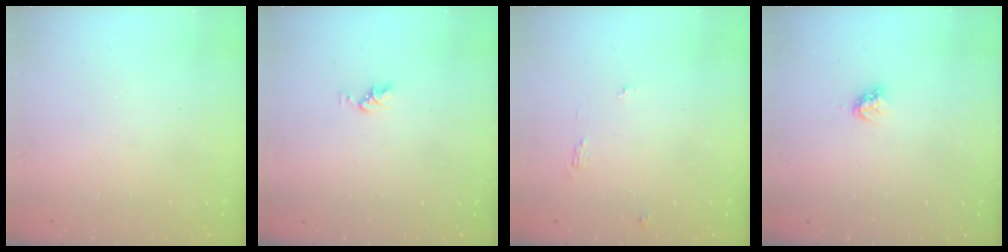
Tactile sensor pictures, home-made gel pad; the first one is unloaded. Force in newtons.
{"total": 2.4, "press": 2.4, "slide": 0.4}
{"total": 5.3, "press": 5.3, "slide": 0.5}
{"total": 3.5, "press": 3.5, "slide": 0.3}